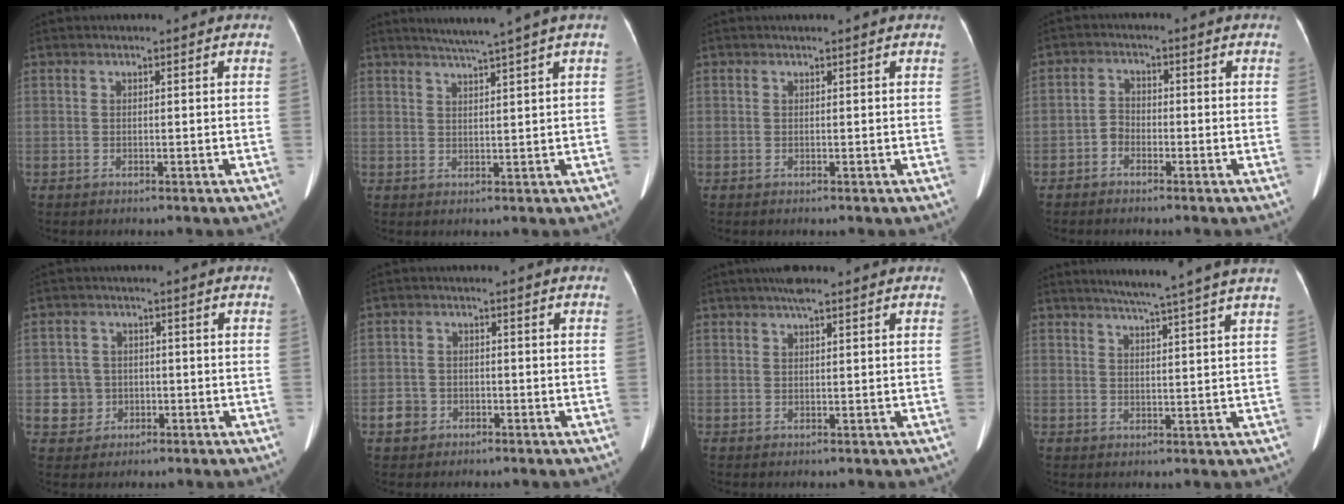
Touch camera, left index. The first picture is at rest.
{"total": 5.6, "force": [4.3, -1.7, 3.1], "torque": [-0.044, 0.005, 0.066]}
{"total": 0.7, "force": [0.6, -0.1, 0.3], "torque": [-0.002, 0.006, 0.013]}
{"total": 2.0, "force": [-1.3, 1.4, 0.7], "torque": [-0.014, 0.004, -0.027]}
{"total": 4.1, "force": [-0.8, 4.0, 0.1], "torque": [0.000, 0.011, -0.009]}
{"total": 2.9, "force": [-1.5, 2.4, 0.6], "torque": [-0.015, 0.006, -0.024]}
{"total": 3.4, "force": [2.5, 0.4, 2.3], "torque": [-0.041, 0.016, 0.042]}
{"total": 10.4, "force": [8.6, -1.8, 5.6], "torque": [-0.078, 0.006, 0.102]}